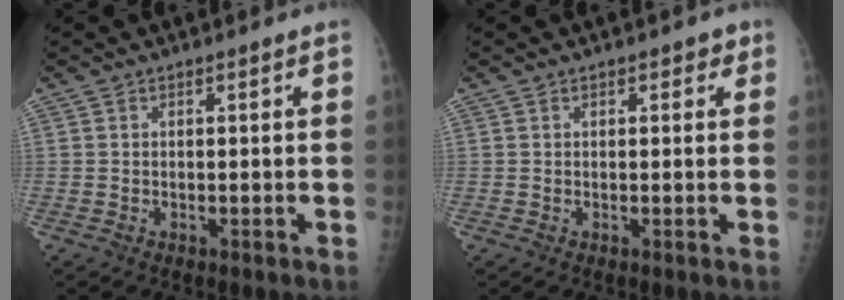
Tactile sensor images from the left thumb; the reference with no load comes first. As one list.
[{"total": 1.6, "force": [0.9, 1.1, 0.8], "torque": [0.007, 0.000, 0.006]}]